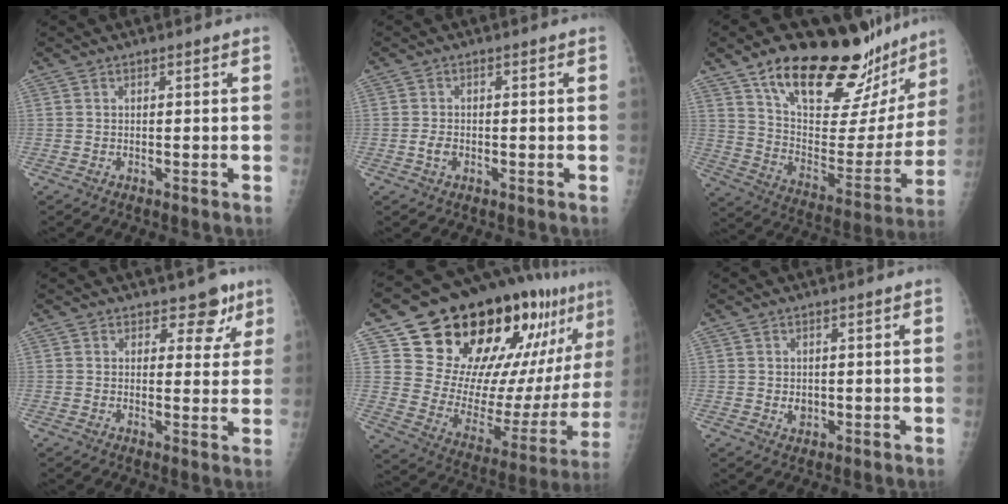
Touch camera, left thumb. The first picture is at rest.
{"total": 2.0, "force": [-0.6, 1.4, 1.3], "torque": [-0.020, 0.002, -0.012]}
{"total": 29.5, "force": [21.5, 11.0, 16.8], "torque": [-0.215, -0.089, 0.327]}
{"total": 5.4, "force": [3.5, 3.5, 2.0], "torque": [0.016, -0.016, 0.040]}
{"total": 30.5, "force": [18.4, 13.1, 20.5], "torque": [-0.267, -0.057, 0.285]}
{"total": 2.0, "force": [0.0, 1.7, 1.1], "torque": [-0.009, -0.001, 0.006]}